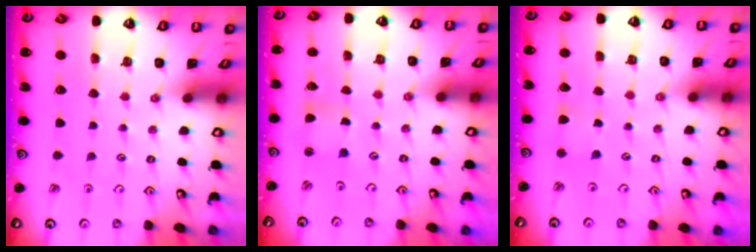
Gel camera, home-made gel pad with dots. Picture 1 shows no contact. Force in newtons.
{"total": 1.2, "press": 1.2, "slide": 0.2}
{"total": 2.4, "press": 2.3, "slide": 0.5}